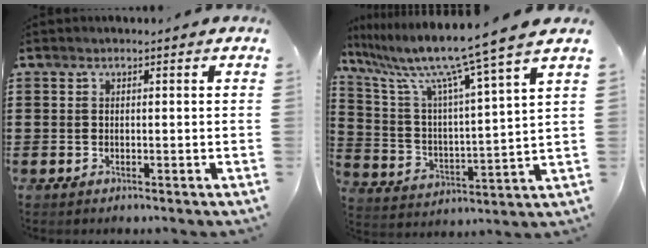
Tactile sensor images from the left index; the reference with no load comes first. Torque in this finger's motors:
{"motor_torque": [1.63, -0.51, 1.05, 0.21]}